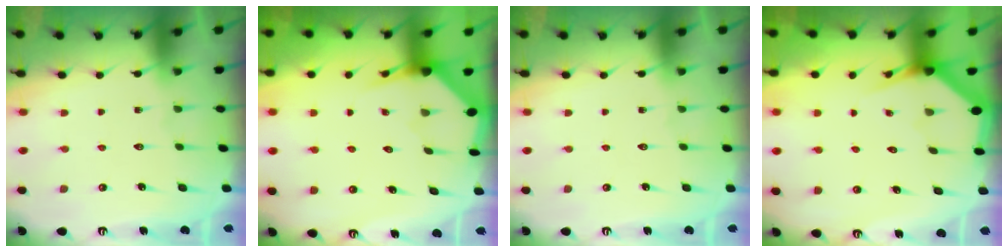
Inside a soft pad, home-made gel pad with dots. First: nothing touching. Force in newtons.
{"total": 3.0, "press": 3.0, "slide": 0.2}
{"total": 0.0}
{"total": 2.8, "press": 2.8, "slide": 0.2}